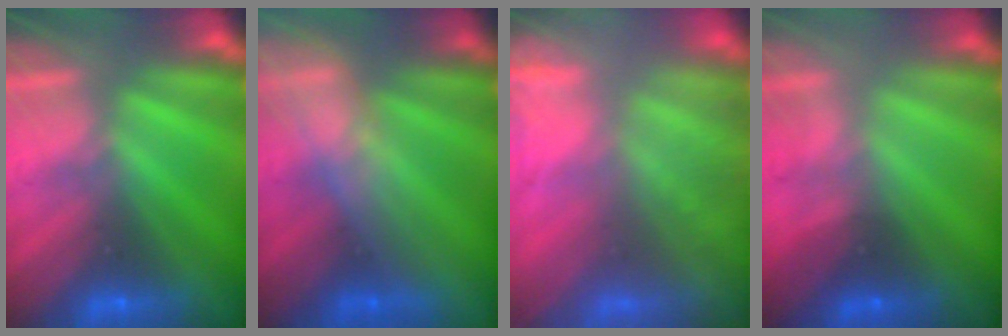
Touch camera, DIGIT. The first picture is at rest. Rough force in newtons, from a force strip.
{"total": 2.9}
{"total": 7.7}
{"total": 1.8}